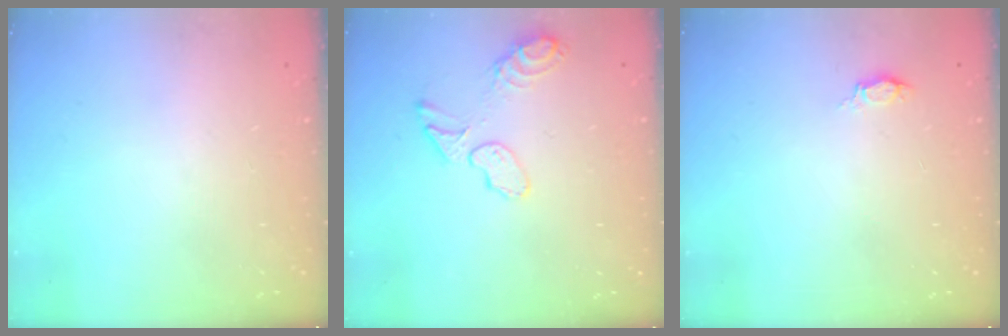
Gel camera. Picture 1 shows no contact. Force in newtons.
{"total": 9.2, "press": 9.1, "slide": 1.4}
{"total": 4.2, "press": 4.1, "slide": 0.6}